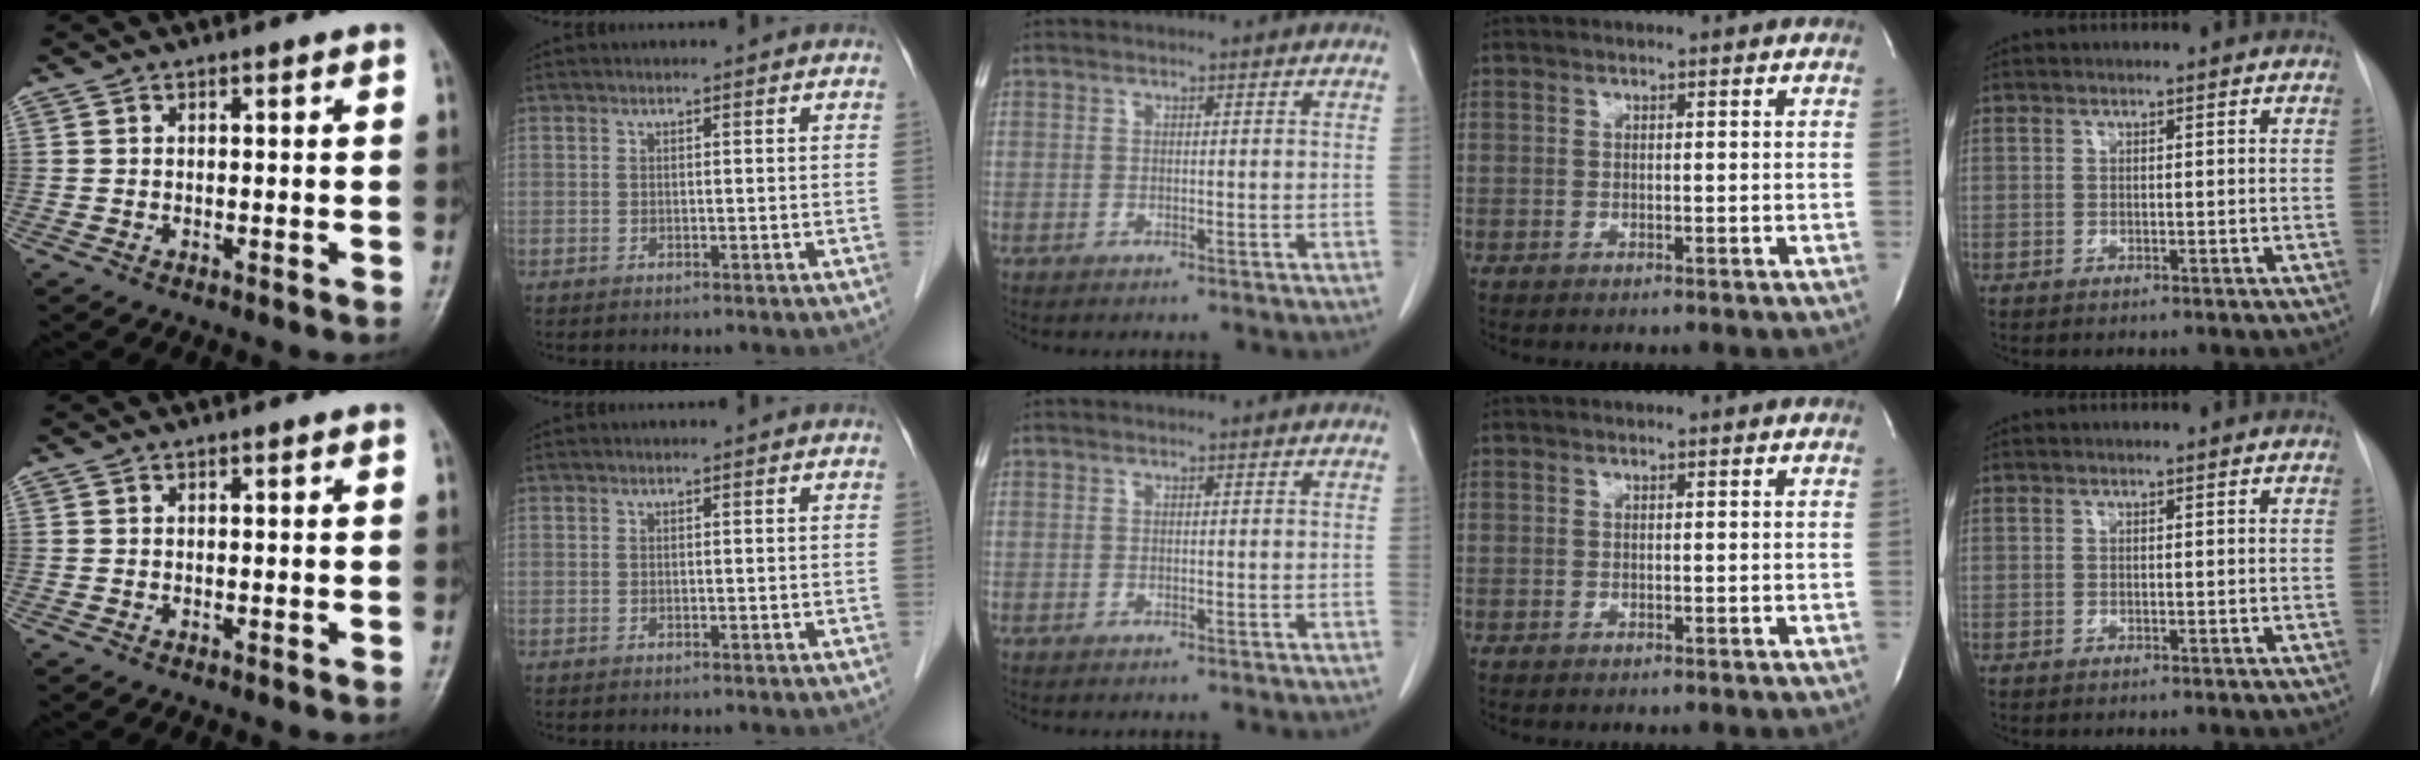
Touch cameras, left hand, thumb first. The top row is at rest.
{}